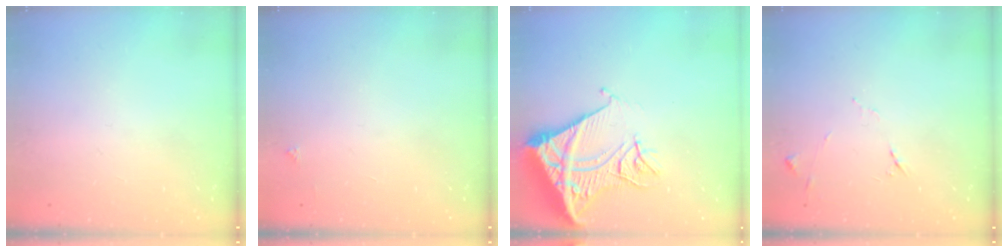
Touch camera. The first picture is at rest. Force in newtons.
{"total": 2.1, "press": 2.1, "slide": 0.3}
{"total": 16.2, "press": 16.1, "slide": 2.1}
{"total": 7.1, "press": 7.1, "slide": 0.7}